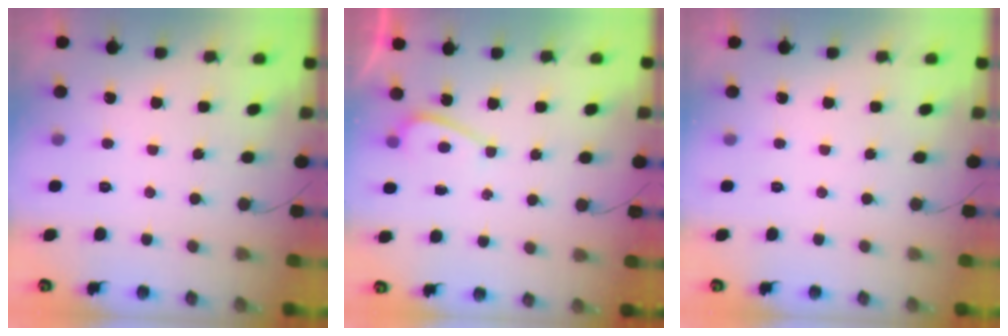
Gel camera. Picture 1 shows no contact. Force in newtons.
{"total": 3.4, "press": 3.4, "slide": 0.4}
{"total": 0.0}